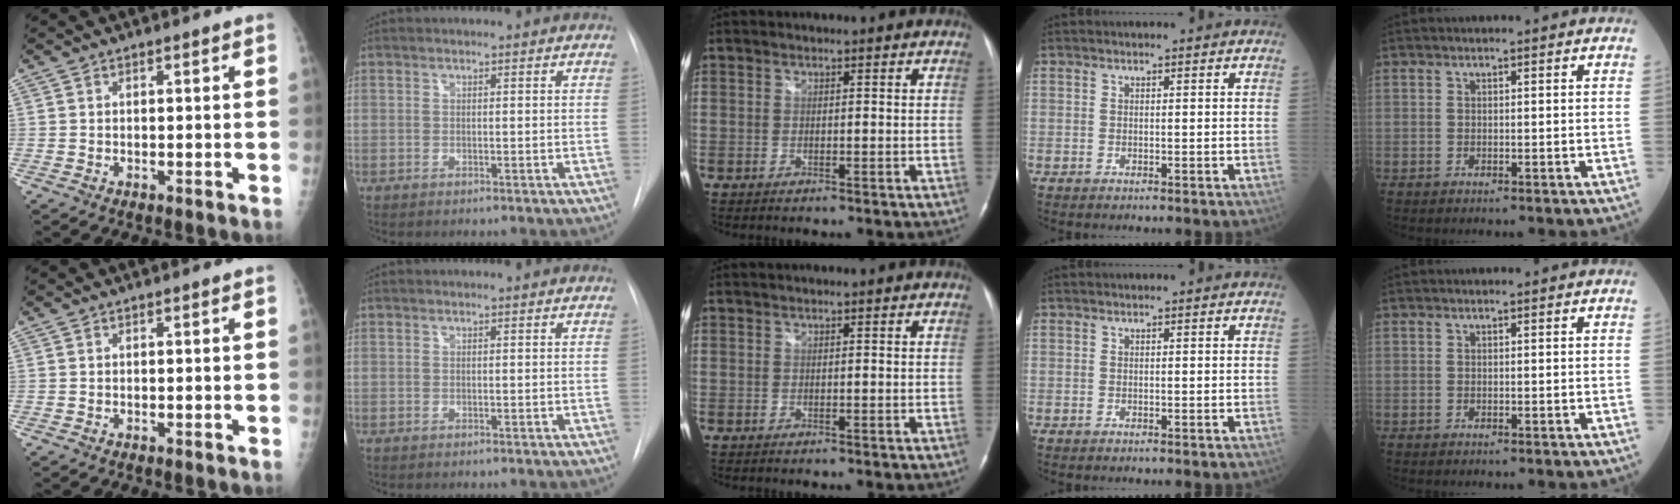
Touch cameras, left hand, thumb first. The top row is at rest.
{}